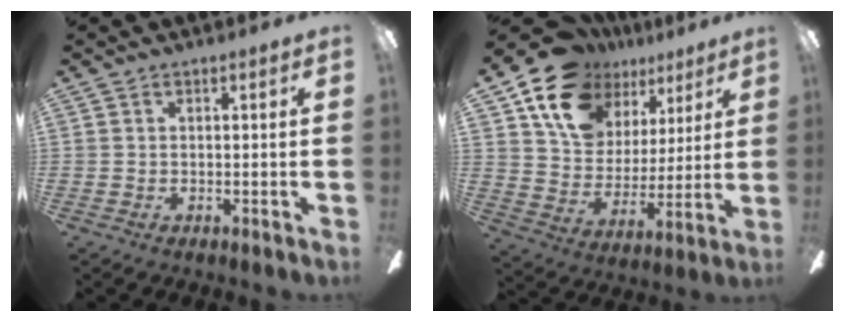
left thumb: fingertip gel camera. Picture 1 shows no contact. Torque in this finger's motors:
{"motor_torque": [1.04, 1.05, 1.38, -1.38, 0.08]}